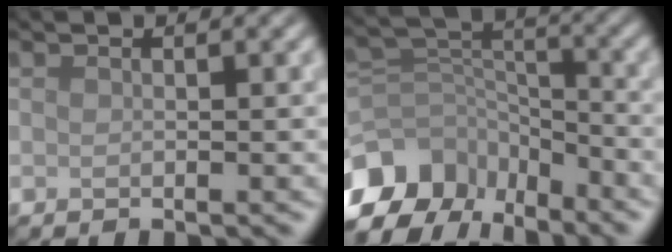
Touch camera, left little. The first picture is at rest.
{"total": 9.6, "force": [-6.2, 5.9, 4.2], "torque": [-0.084, -0.003, -0.119]}